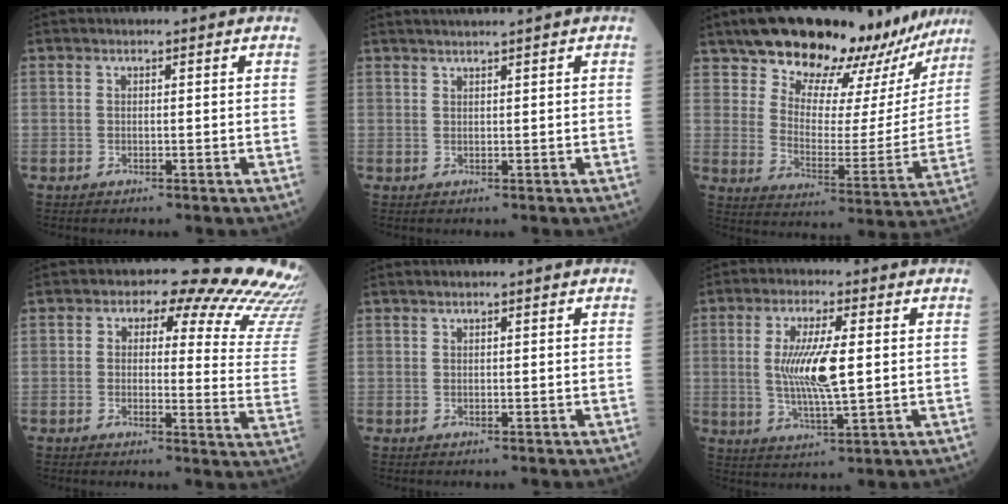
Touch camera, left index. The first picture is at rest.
{"total": 3.2, "force": [2.8, -0.7, 1.3], "torque": [-0.011, 0.020, 0.054]}
{"total": 22.8, "force": [19.5, 7.5, 9.1], "torque": [-0.115, -0.010, 0.257]}
{"total": 16.9, "force": [13.5, 5.4, 8.6], "torque": [-0.081, -0.032, 0.126]}
{"total": 0.8, "force": [0.7, 0.1, 0.4], "torque": [-0.010, 0.017, 0.018]}
{"total": 8.9, "force": [0.7, 1.3, 8.8], "torque": [-0.182, -0.005, 0.019]}